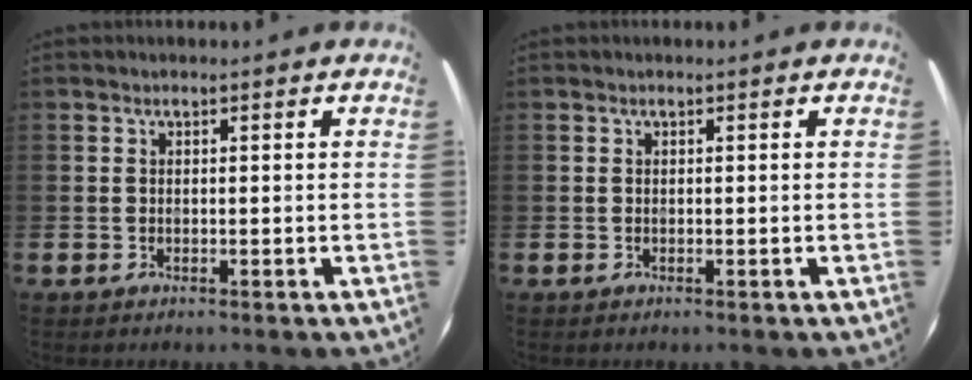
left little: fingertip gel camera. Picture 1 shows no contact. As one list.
[{"total": 0.0}]